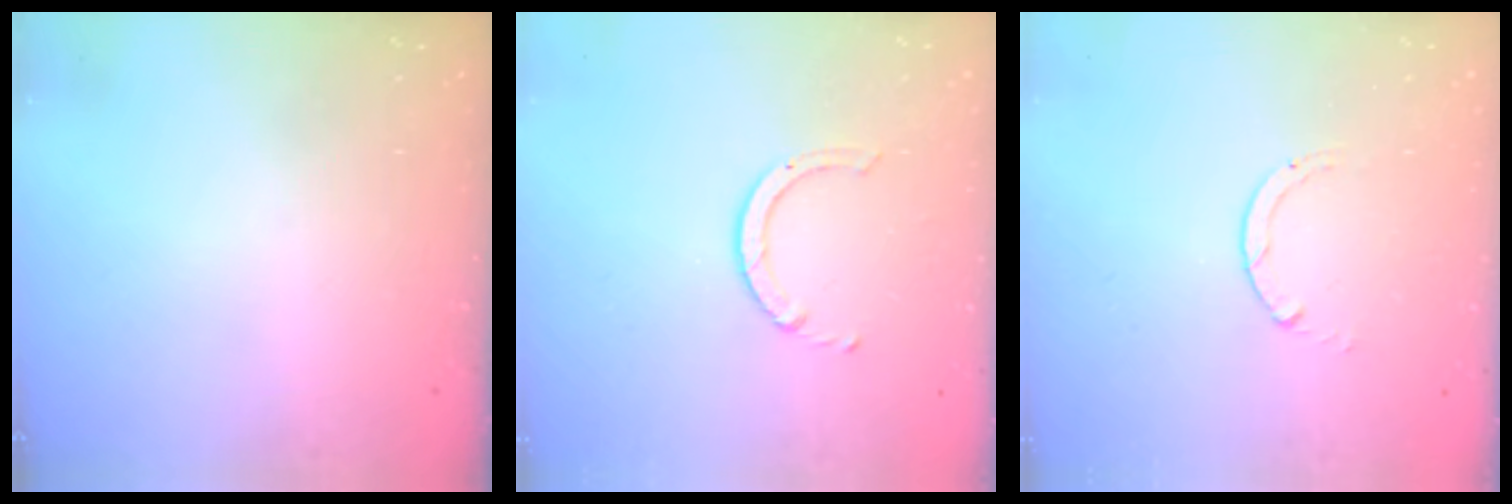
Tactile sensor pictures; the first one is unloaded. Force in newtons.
{"total": 2.5, "press": 2.5, "slide": 0.2}
{"total": 0.8, "press": 0.7, "slide": 0.1}